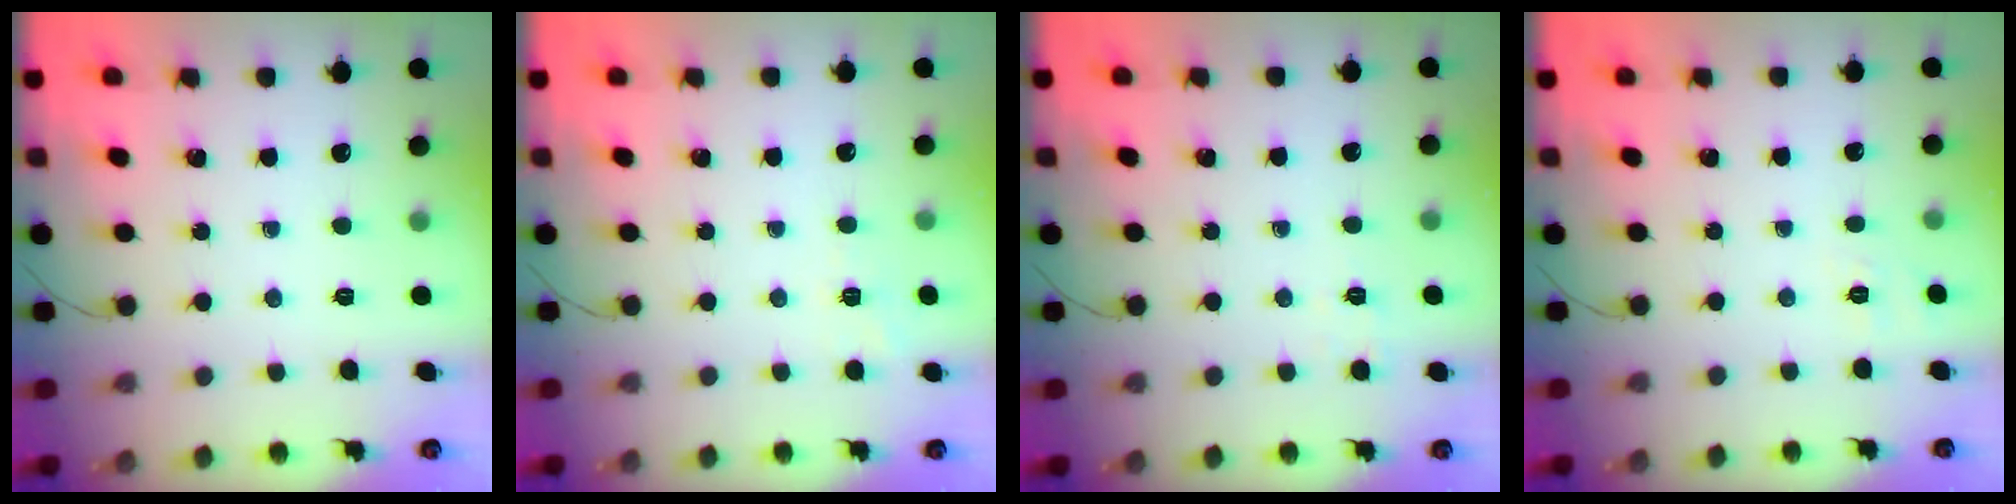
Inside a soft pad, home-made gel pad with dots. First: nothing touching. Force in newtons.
{"total": 2.0, "press": 1.3, "slide": 1.5}
{"total": 2.0, "press": 1.0, "slide": 1.7}
{"total": 6.2, "press": 6.0, "slide": 1.8}